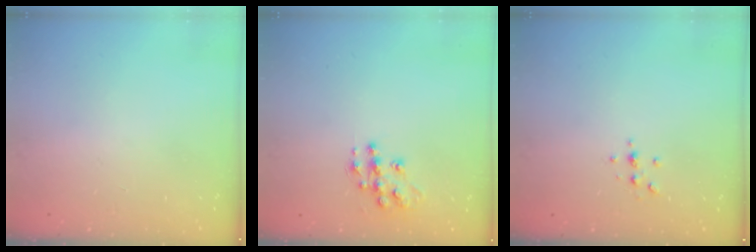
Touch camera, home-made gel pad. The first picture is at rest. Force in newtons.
{"total": 11.4, "press": 11.4, "slide": 0.8}
{"total": 2.4, "press": 2.4, "slide": 0.3}